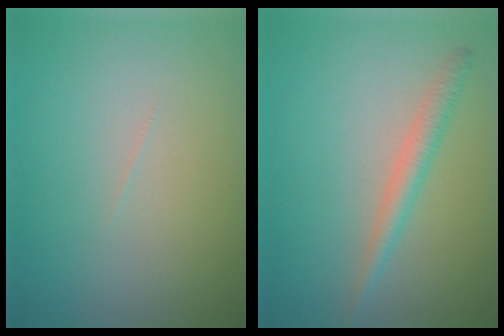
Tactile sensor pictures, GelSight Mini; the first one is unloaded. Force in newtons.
{"total": 2.2, "press": 2.2, "slide": 0.1}